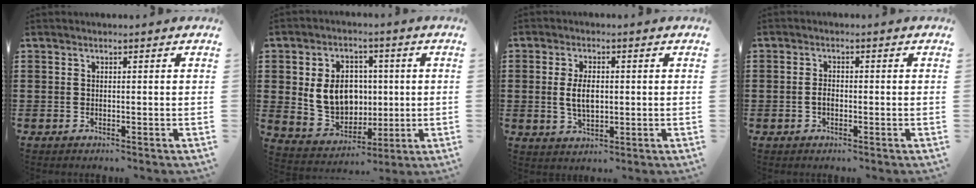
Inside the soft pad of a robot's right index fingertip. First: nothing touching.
{"total": 9.0, "force": [0.9, 7.4, 5.1], "torque": [-0.112, 0.016, 0.017]}
{"total": 4.6, "force": [0.1, 2.2, 4.0], "torque": [-0.079, -0.002, -0.002]}
{"total": 1.6, "force": [-0.5, 0.9, 1.3], "torque": [-0.026, 0.002, -0.009]}